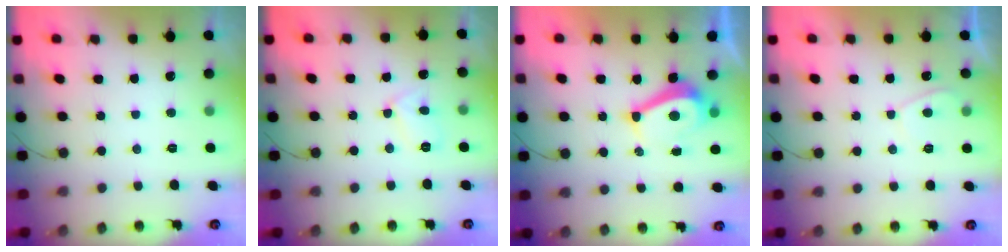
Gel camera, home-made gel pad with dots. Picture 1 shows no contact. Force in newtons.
{"total": 4.9, "press": 4.9, "slide": 0.2}
{"total": 7.7, "press": 7.7, "slide": 0.8}
{"total": 2.4, "press": 2.3, "slide": 0.7}